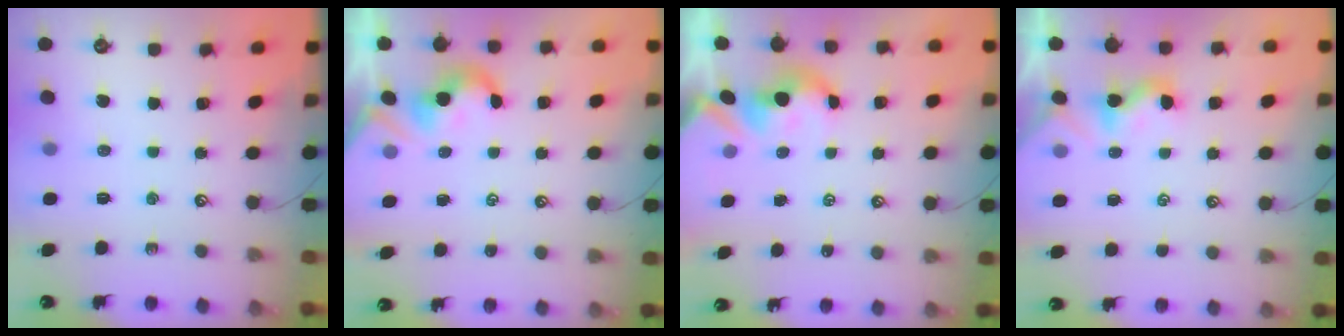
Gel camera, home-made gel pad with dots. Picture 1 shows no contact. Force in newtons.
{"total": 1.9, "press": 1.9, "slide": 0.5}
{"total": 2.7, "press": 2.7, "slide": 0.6}
{"total": 1.7, "press": 1.7, "slide": 0.3}